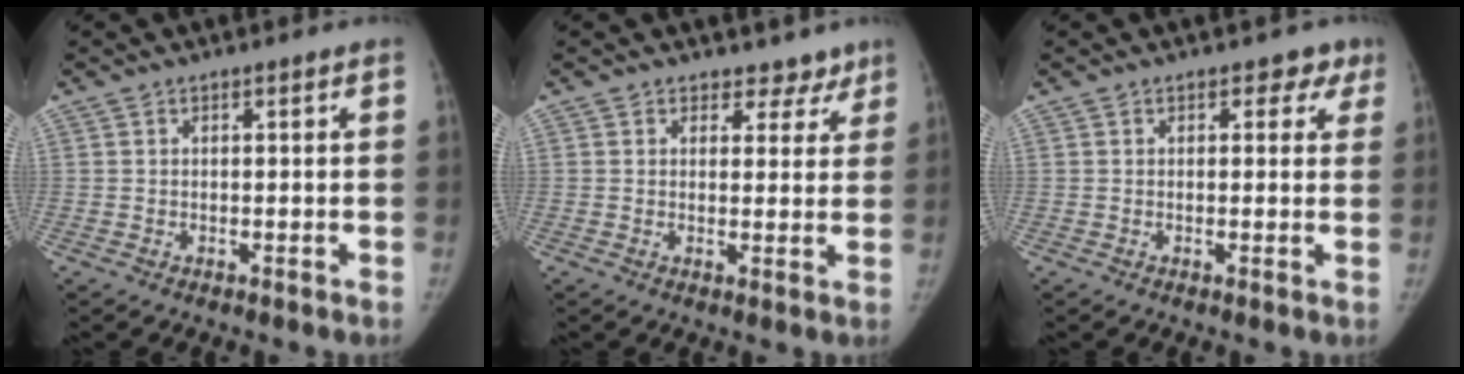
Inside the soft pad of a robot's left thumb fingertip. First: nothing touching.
{"total": 4.5, "force": [3.4, 3.0, 0.0], "torque": [0.031, -0.021, 0.032]}
{"total": 3.0, "force": [1.7, 2.3, 1.0], "torque": [0.027, -0.002, 0.009]}